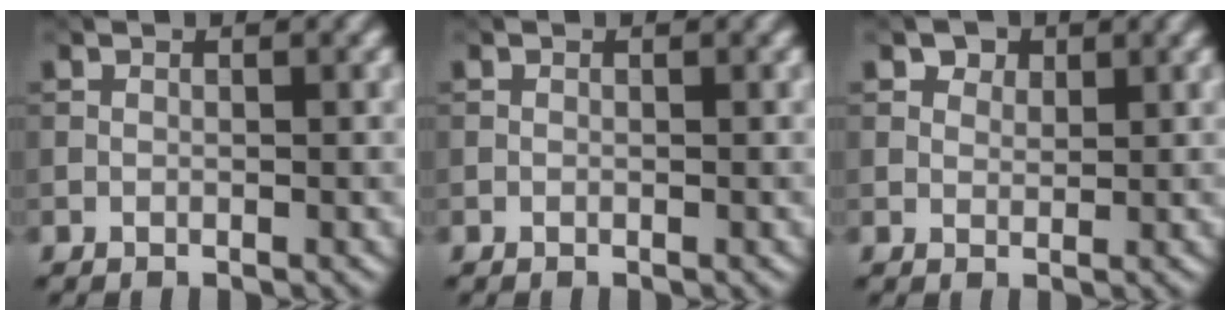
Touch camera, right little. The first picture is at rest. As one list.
[{"total": 0.0}, {"total": 2.8, "force": [1.8, 1.7, 1.1], "torque": [-0.023, -0.010, 0.033]}]